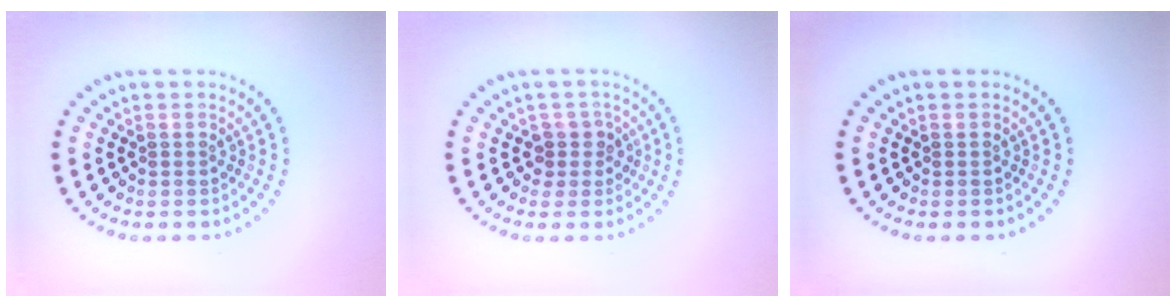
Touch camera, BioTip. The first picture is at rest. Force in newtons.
{"total": 2.0, "press": 1.6, "slide": 1.2}
{"total": 0.0}